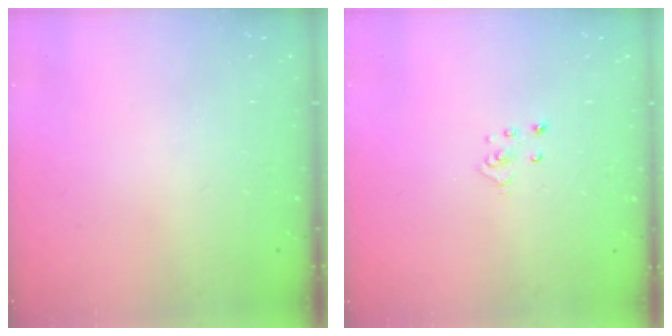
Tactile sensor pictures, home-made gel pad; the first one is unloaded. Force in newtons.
{"total": 2.8, "press": 2.8, "slide": 0.3}